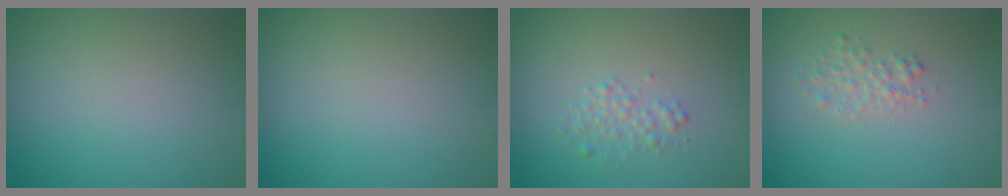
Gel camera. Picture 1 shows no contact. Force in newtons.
{"total": 0.0}
{"total": 1.5, "press": 1.5, "slide": 0.0}
{"total": 1.6, "press": 1.6, "slide": 0.1}